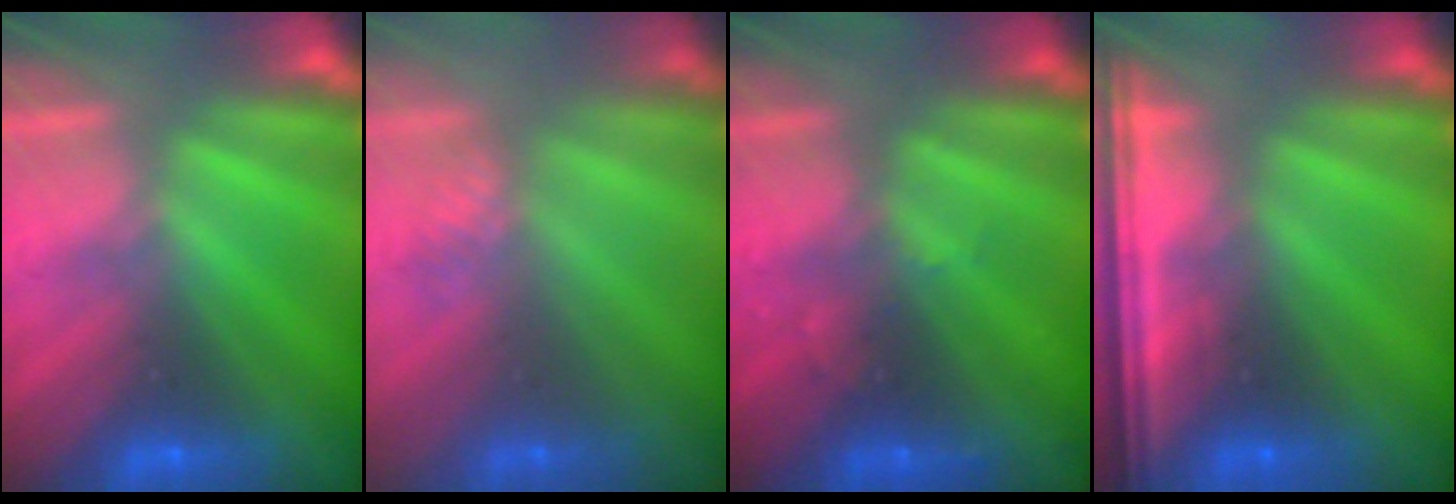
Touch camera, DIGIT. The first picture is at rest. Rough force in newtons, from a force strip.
{"total": 2.7}
{"total": 3.0}
{"total": 7.0}